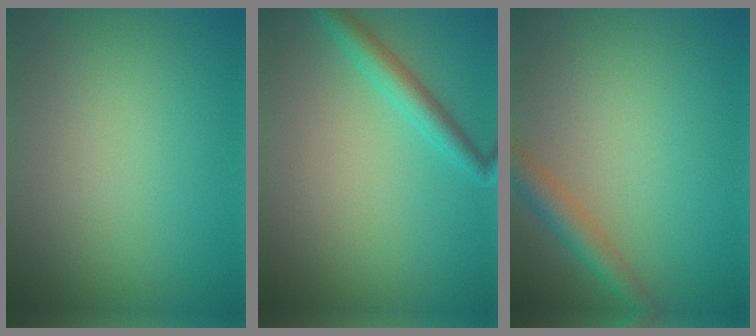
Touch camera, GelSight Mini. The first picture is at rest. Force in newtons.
{"total": 2.6, "press": 2.6, "slide": 0.1}
{"total": 2.7, "press": 2.7, "slide": 0.2}